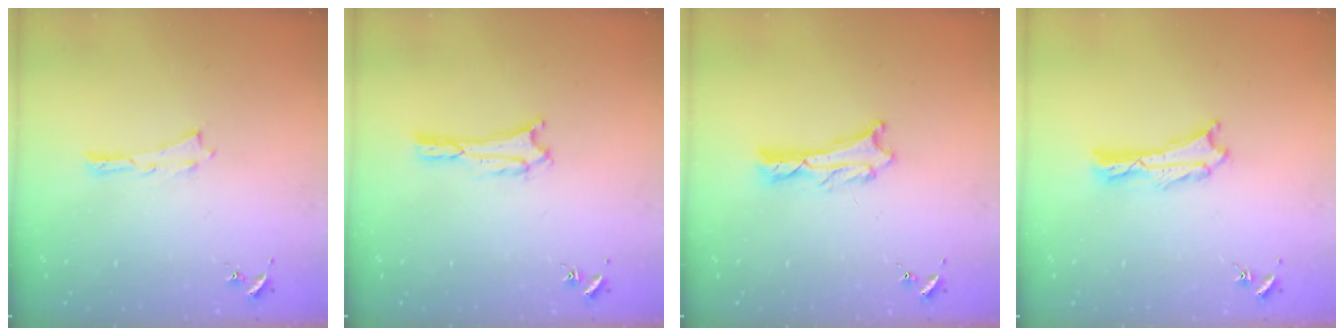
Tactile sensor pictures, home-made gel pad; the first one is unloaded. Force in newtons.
{"total": 1.7, "press": 1.7, "slide": 0.3}
{"total": 1.2, "press": 1.2, "slide": 0.2}
{"total": 1.2, "press": 1.2, "slide": 0.2}